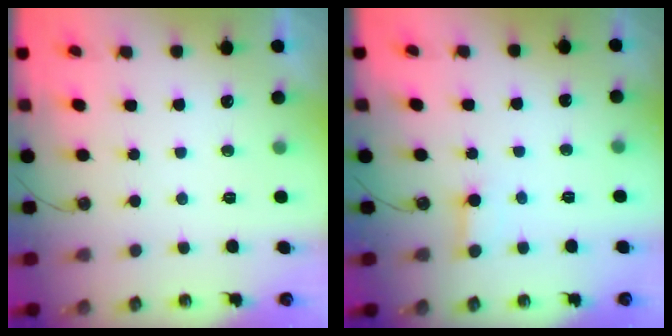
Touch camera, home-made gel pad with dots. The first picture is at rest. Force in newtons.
{"total": 2.2, "press": 2.2, "slide": 0.1}